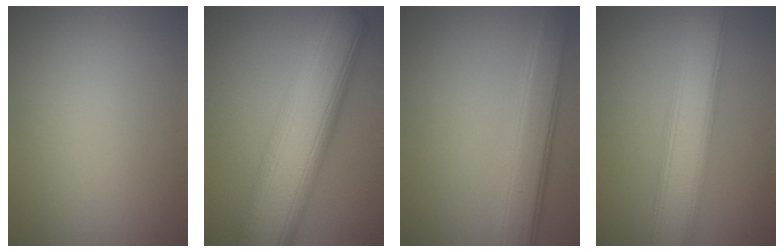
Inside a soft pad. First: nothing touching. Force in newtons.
{"total": 11.4, "press": 11.4, "slide": 0.1}
{"total": 4.6, "press": 4.6, "slide": 0.1}
{"total": 6.6, "press": 6.6, "slide": 0.0}